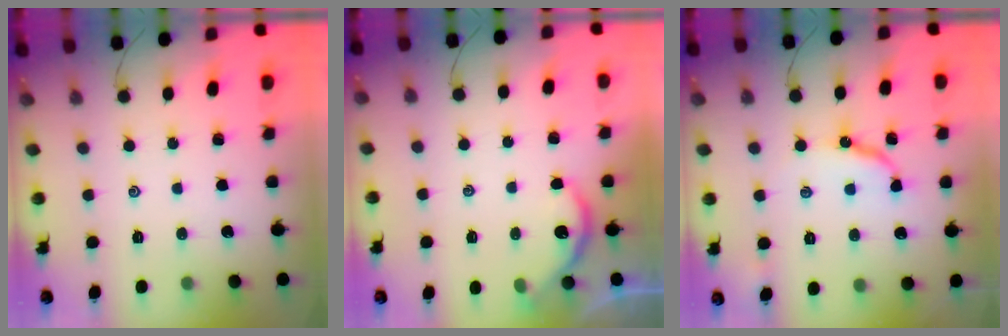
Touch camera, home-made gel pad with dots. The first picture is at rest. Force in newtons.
{"total": 3.2, "press": 3.1, "slide": 0.4}
{"total": 7.4, "press": 7.4, "slide": 0.8}